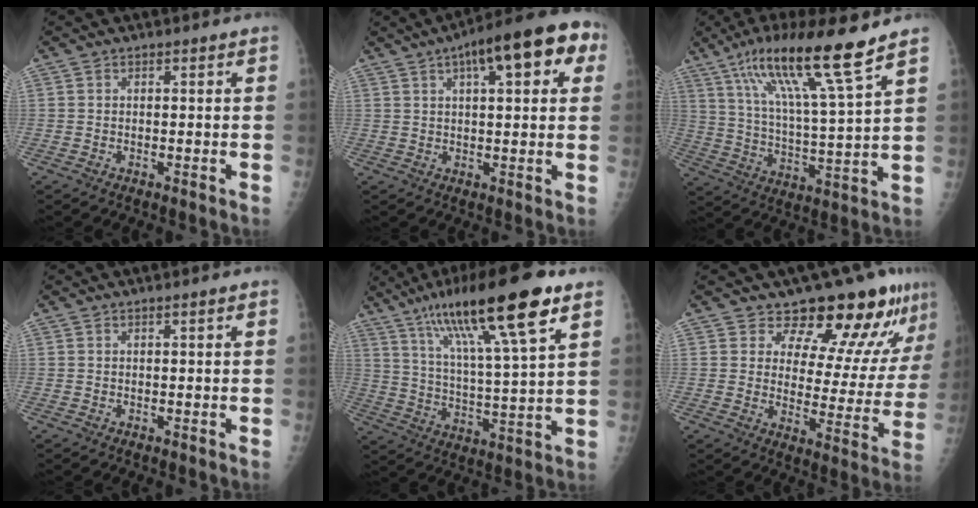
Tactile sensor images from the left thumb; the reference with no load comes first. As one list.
[{"total": 16.3, "force": [6.8, 5.7, 13.7], "torque": [-0.167, 0.022, 0.087]}, {"total": 16.9, "force": [11.5, 0.6, 12.4], "torque": [-0.213, -0.050, 0.201]}, {"total": 0.0}, {"total": 20.5, "force": [12.0, 3.0, 16.4], "torque": [-0.275, -0.028, 0.208]}, {"total": 15.8, "force": [12.9, 6.1, 6.6], "torque": [-0.036, -0.091, 0.159]}]